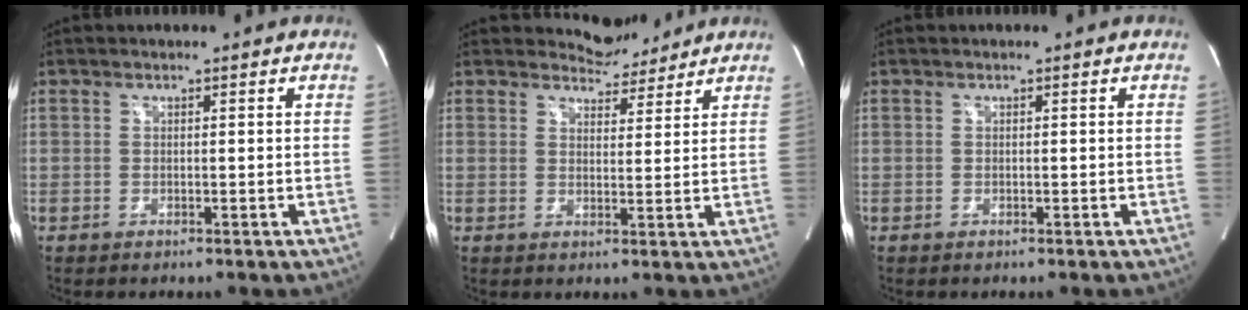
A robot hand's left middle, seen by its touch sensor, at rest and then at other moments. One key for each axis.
{"total": 4.2, "fx": 4.0, "fy": 1.2, "fz": -0.4, "tx": 0.001, "ty": -0.003, "tz": 0.058}
{"total": 0.0}